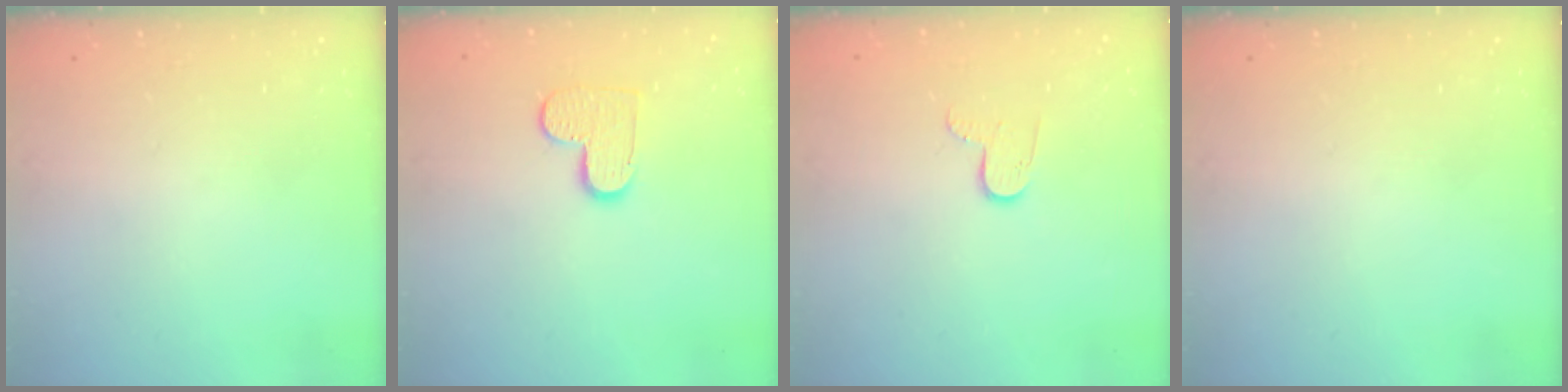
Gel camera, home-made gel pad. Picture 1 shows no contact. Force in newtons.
{"total": 9.2, "press": 9.1, "slide": 0.6}
{"total": 5.2, "press": 5.2, "slide": 0.4}
{"total": 0.0}